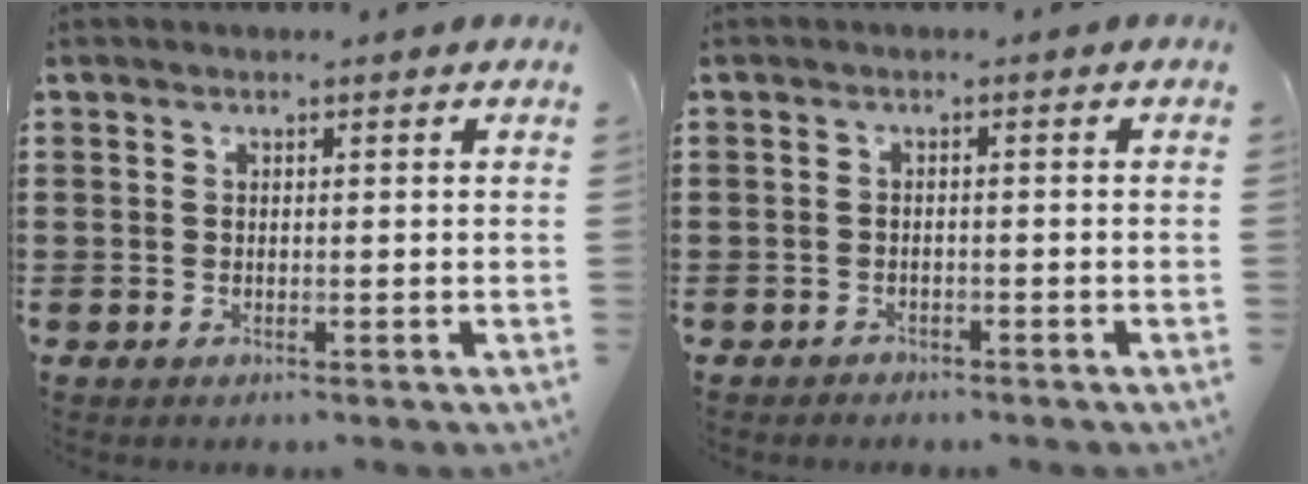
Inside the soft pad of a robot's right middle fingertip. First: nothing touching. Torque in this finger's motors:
{"motor_torque": [-0.38, 0.10, 0.02, -0.02]}